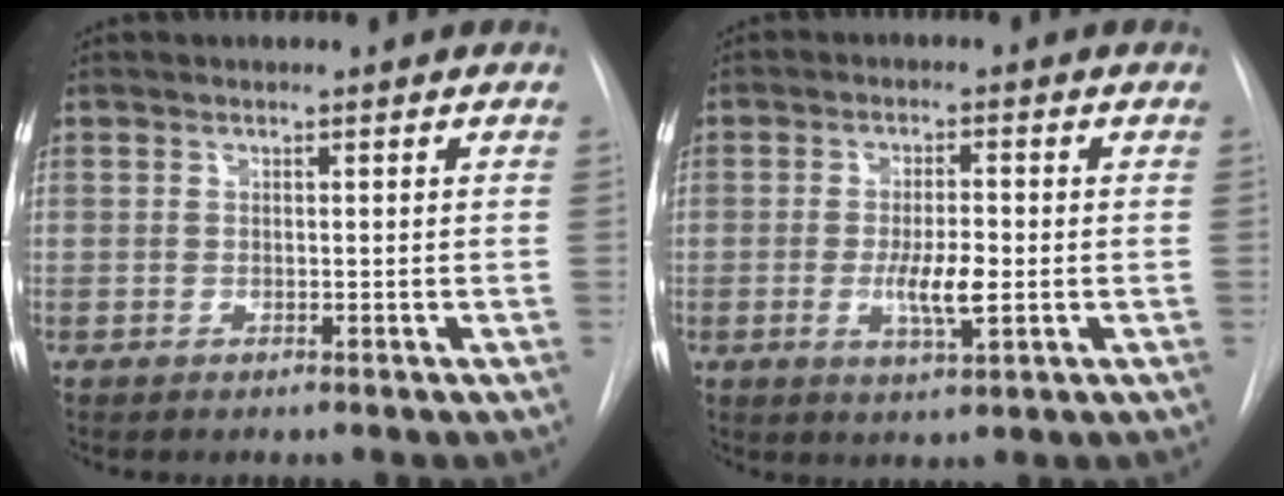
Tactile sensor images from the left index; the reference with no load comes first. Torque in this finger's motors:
{"motor_torque": [0.86, -0.02, 0.18, 0.12]}